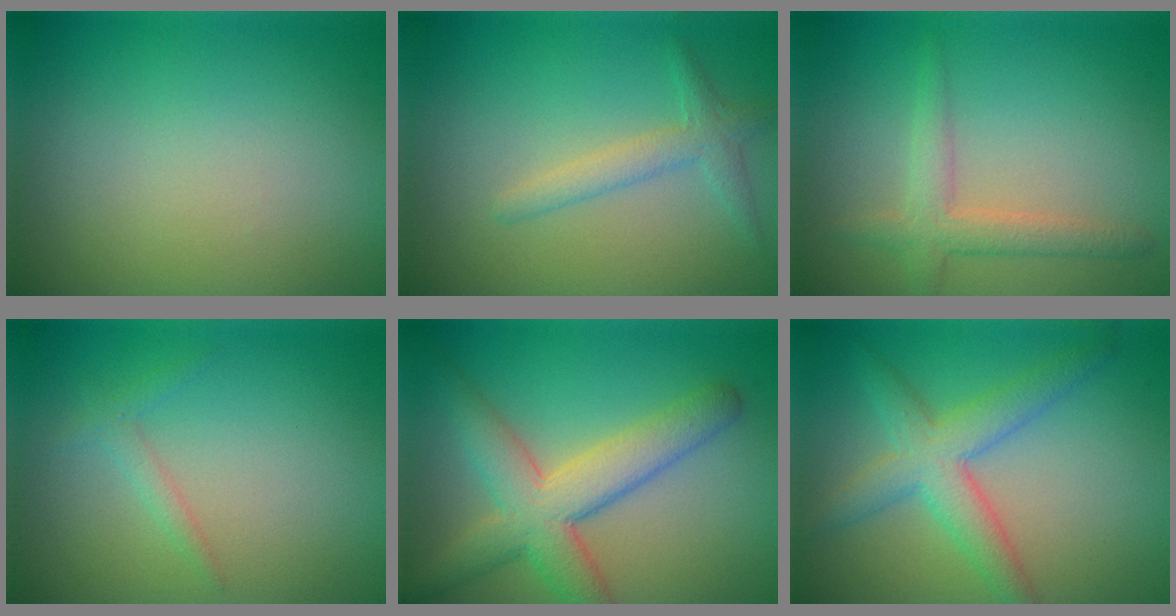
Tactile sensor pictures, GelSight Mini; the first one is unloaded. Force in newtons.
{"total": 2.2, "press": 2.2, "slide": 0.1}
{"total": 2.9, "press": 2.8, "slide": 0.1}
{"total": 1.2, "press": 1.2, "slide": 0.1}
{"total": 6.4, "press": 6.4, "slide": 0.5}
{"total": 4.6, "press": 4.6, "slide": 0.2}